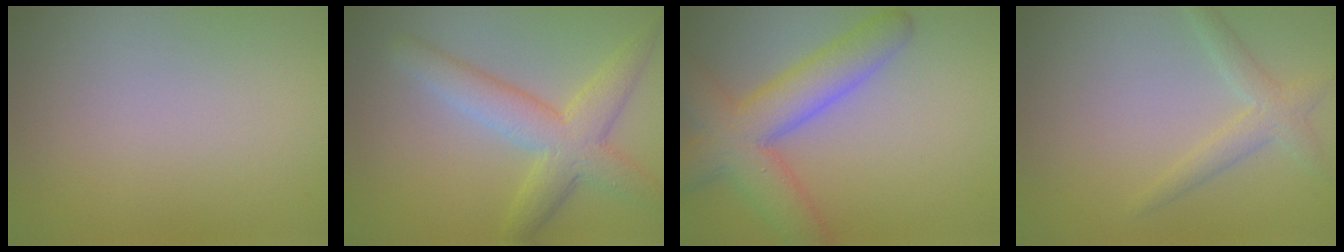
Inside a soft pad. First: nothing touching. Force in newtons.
{"total": 5.3, "press": 5.3, "slide": 0.2}
{"total": 7.0, "press": 7.0, "slide": 0.4}
{"total": 3.3, "press": 3.3, "slide": 0.2}